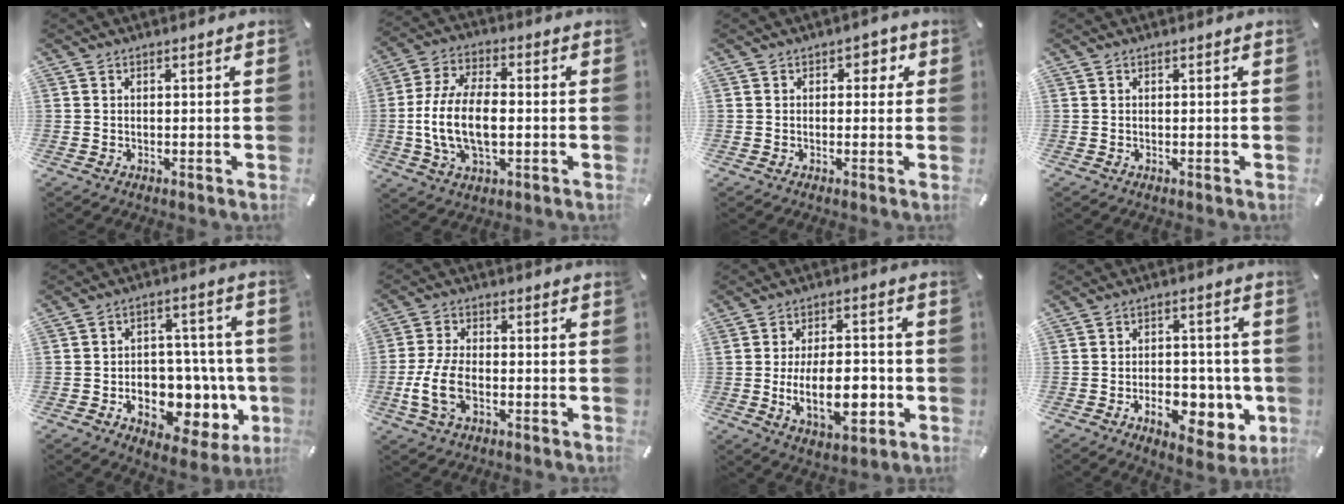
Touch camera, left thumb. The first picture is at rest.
{"total": 13.3, "force": [-1.8, 7.3, 11.0], "torque": [-0.233, 0.002, -0.030]}
{"total": 2.5, "force": [0.3, 2.0, 1.5], "torque": [-0.007, 0.002, -0.004]}
{"total": 0.0}
{"total": 13.4, "force": [-3.8, 9.1, 9.0], "torque": [-0.109, 0.014, -0.050]}
{"total": 8.1, "force": [-2.6, 4.6, 6.1], "torque": [-0.136, 0.002, -0.047]}
{"total": 15.1, "force": [-3.0, 7.7, 12.7], "torque": [-0.222, -0.004, -0.050]}
{"total": 12.5, "force": [-4.0, 7.5, 9.2], "torque": [-0.115, 0.012, -0.057]}